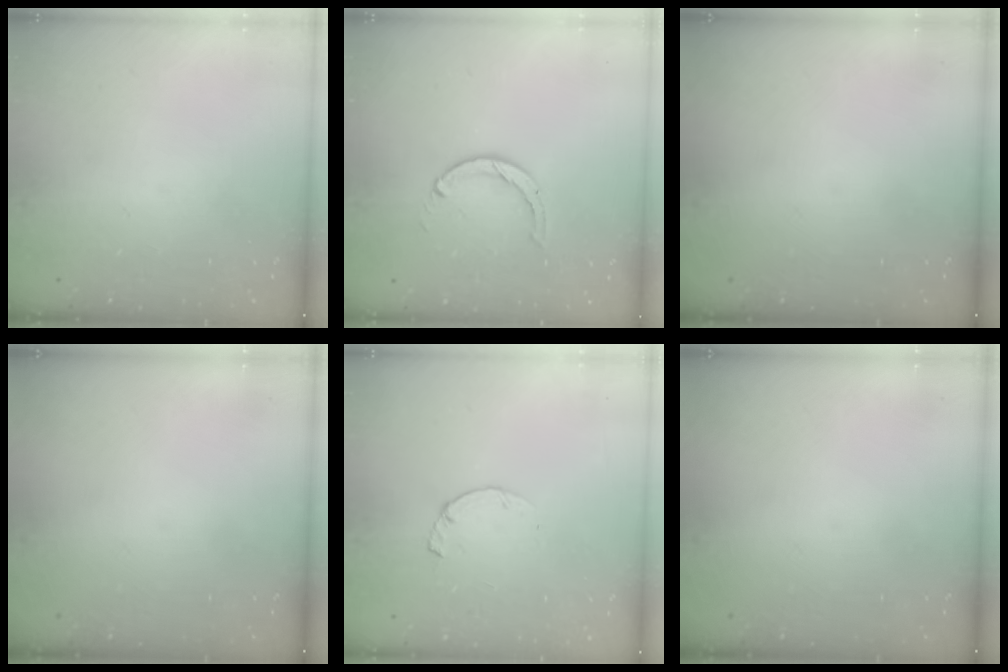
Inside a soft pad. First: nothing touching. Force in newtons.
{"total": 2.0, "press": 2.0, "slide": 0.3}
{"total": 0.0}
{"total": 0.0}
{"total": 1.0, "press": 0.9, "slide": 0.2}
{"total": 0.0}